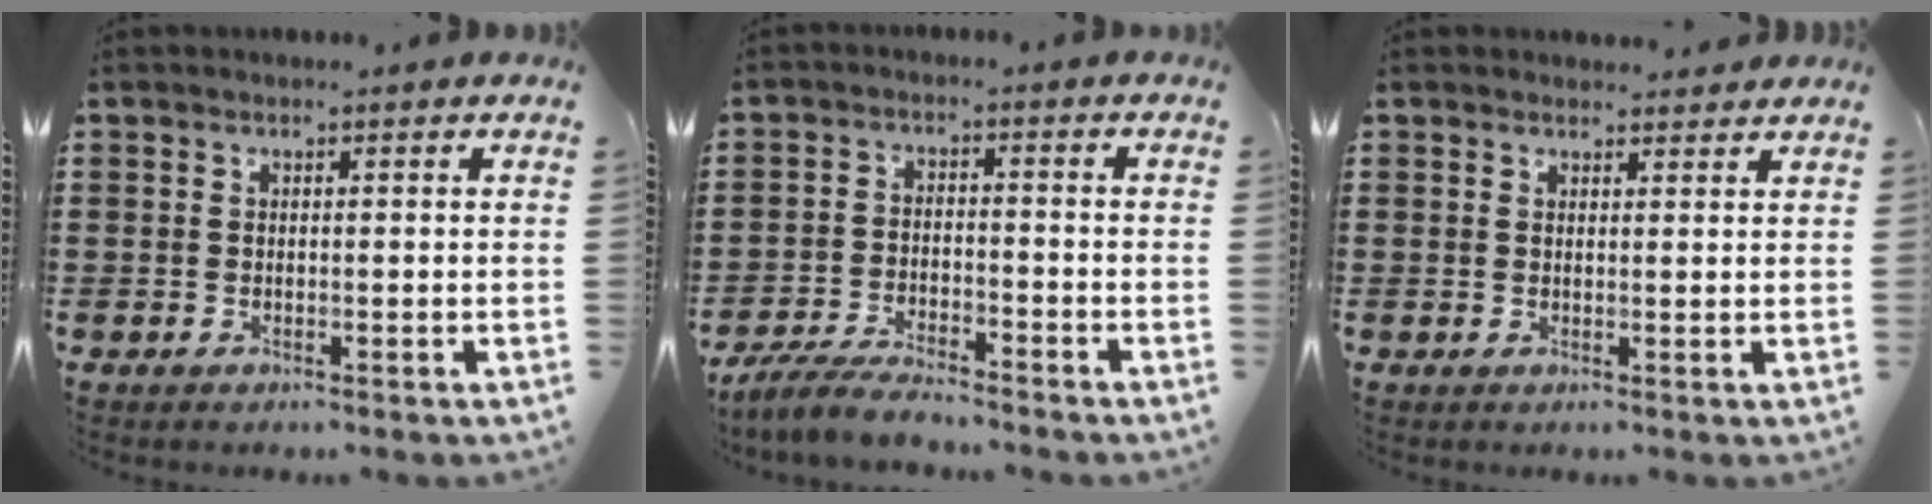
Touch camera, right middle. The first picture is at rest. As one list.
[{"total": 4.9, "force": [-4.6, 0.7, 1.6], "torque": [-0.042, -0.002, -0.093]}, {"total": 1.5, "force": [1.5, 0.4, 0.0], "torque": [0.004, 0.000, 0.027]}]